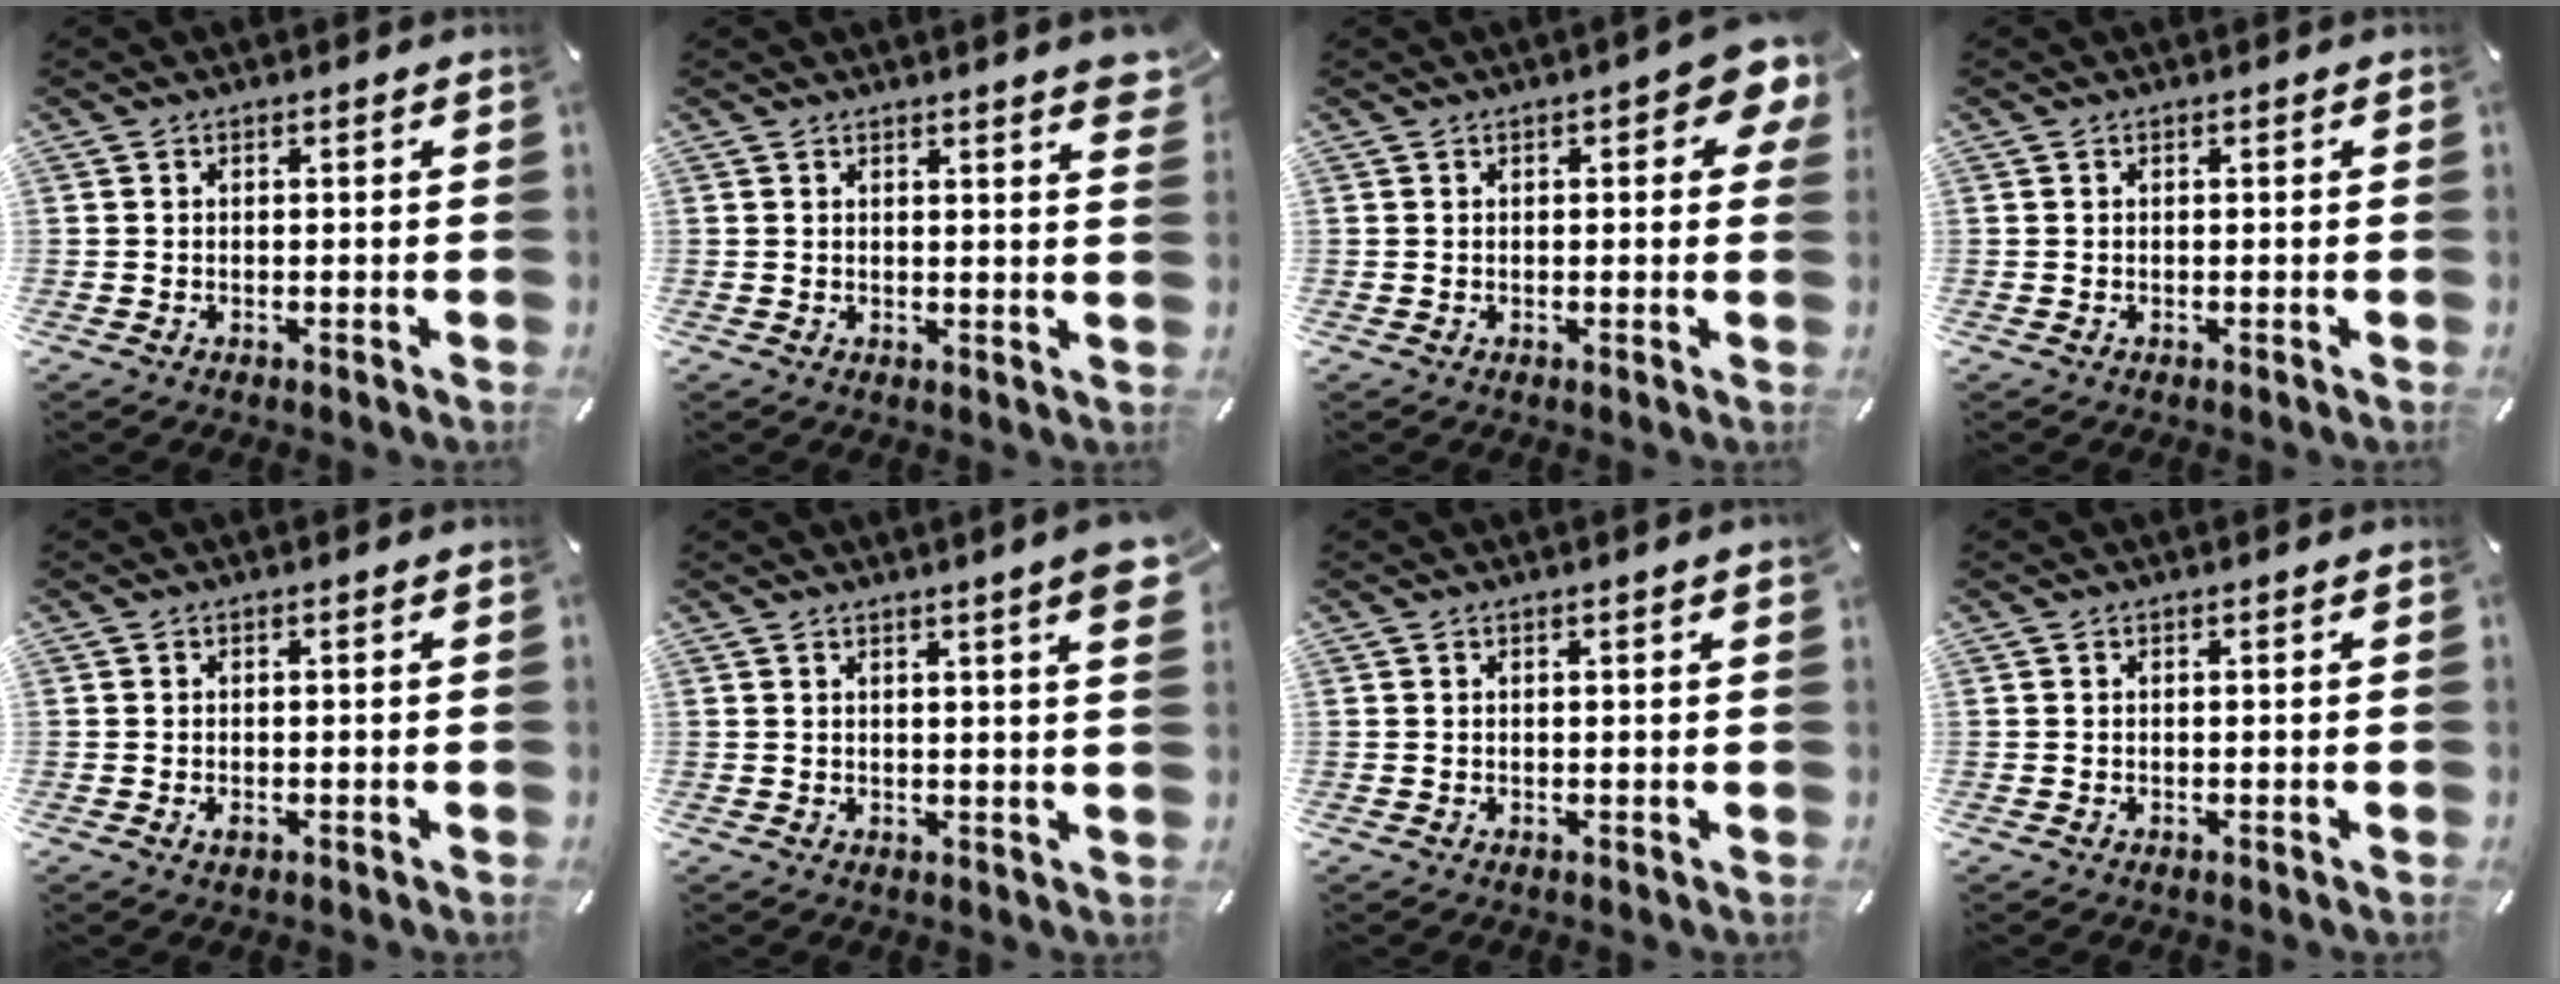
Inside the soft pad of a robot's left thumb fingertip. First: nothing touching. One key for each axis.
{"total": 3.4, "fx": 2.3, "fy": 0.3, "fz": 2.4, "tx": -0.036, "ty": -0.013, "tz": 0.038}
{"total": 6.4, "fx": 2.0, "fy": 2.7, "fz": 5.5, "tx": -0.065, "ty": -0.004, "tz": 0.028}
{"total": 0.0}
{"total": 1.1, "fx": -0.4, "fy": 0.5, "fz": 0.9, "tx": -0.016, "ty": -0.002, "tz": -0.007}
{"total": 6.0, "fx": 3.0, "fy": 0.5, "fz": 5.2, "tx": -0.078, "ty": -0.013, "tz": 0.047}
{"total": 0.9, "fx": 0.3, "fy": -0.1, "fz": 0.9, "tx": -0.015, "ty": -0.002, "tz": 0.004}
{"total": 0.0}